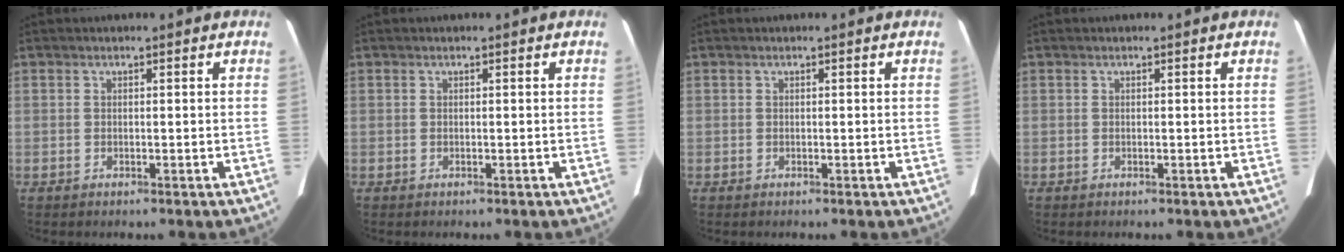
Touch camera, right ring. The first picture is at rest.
{"total": 0.0}
{"total": 0.0}
{"total": 0.0}